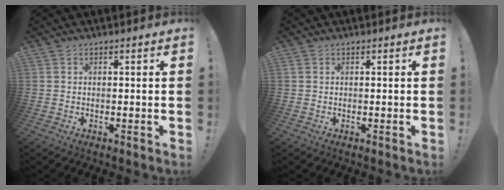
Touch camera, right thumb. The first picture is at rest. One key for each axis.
{"total": 0.0}